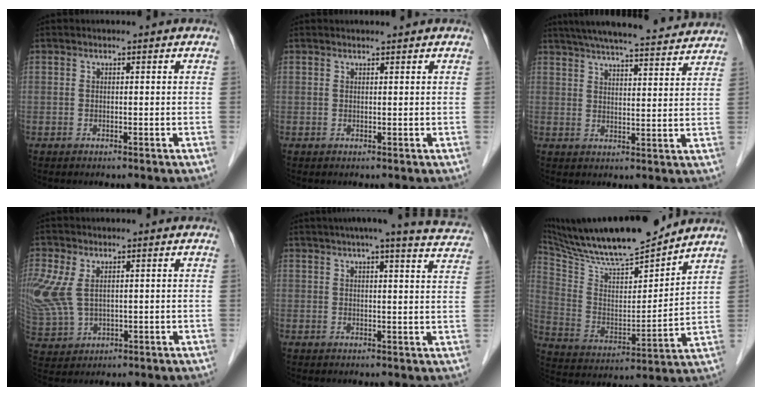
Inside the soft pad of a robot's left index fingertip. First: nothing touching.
{"total": 0.9, "force": [0.9, -0.1, 0.1], "torque": [-0.008, 0.004, 0.019]}
{"total": 21.4, "force": [19.4, 2.5, 8.5], "torque": [-0.137, 0.018, 0.259]}
{"total": 14.4, "force": [3.2, 9.8, 10.0], "torque": [-0.292, 0.006, 0.079]}
{"total": 15.1, "force": [13.7, 0.8, 6.4], "torque": [-0.081, -0.009, 0.151]}
{"total": 18.7, "force": [16.9, 1.7, 7.8], "torque": [-0.148, -0.010, 0.294]}